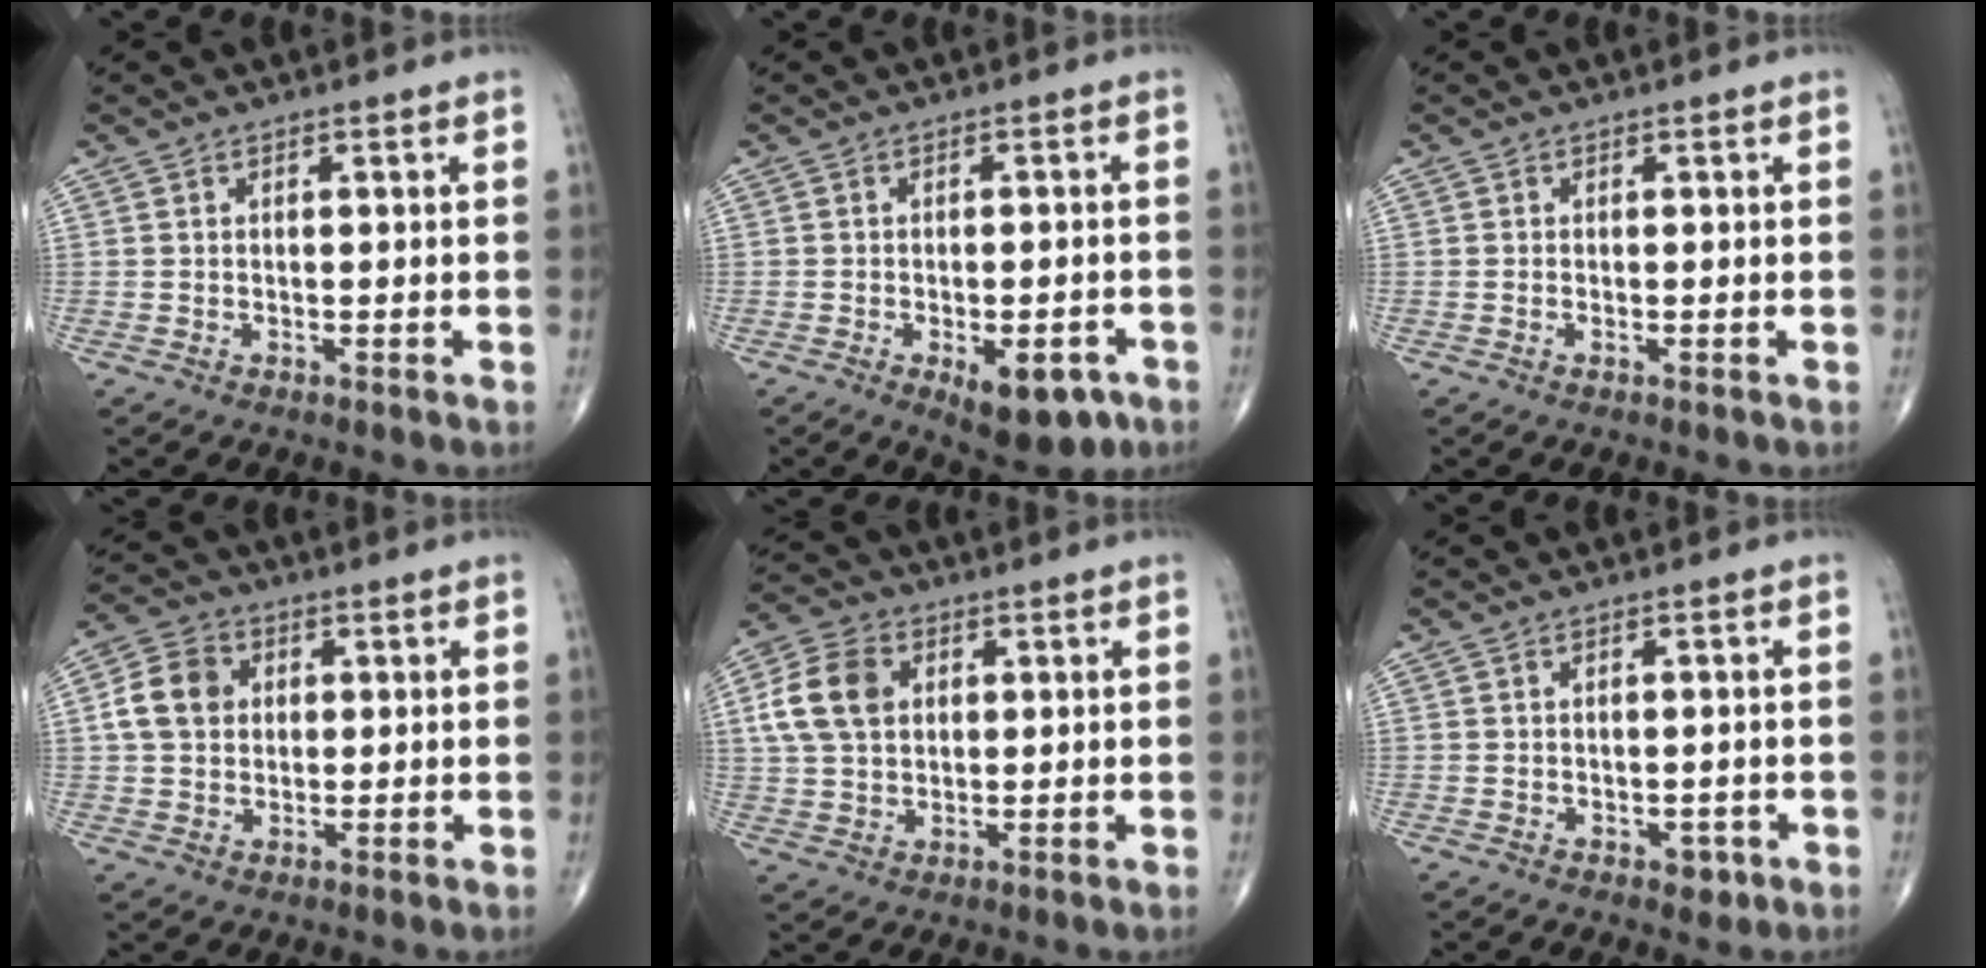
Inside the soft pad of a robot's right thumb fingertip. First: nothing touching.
{"total": 9.2, "force": [-4.3, 4.1, 7.0], "torque": [-0.075, 0.010, -0.049]}
{"total": 0.0}
{"total": 8.1, "force": [1.3, 6.6, 4.6], "torque": [-0.069, 0.010, 0.015]}
{"total": 10.3, "force": [2.4, 7.4, 6.8], "torque": [-0.121, 0.007, 0.041]}
{"total": 1.8, "force": [-0.8, 1.2, 1.1], "torque": [-0.002, 0.002, -0.007]}